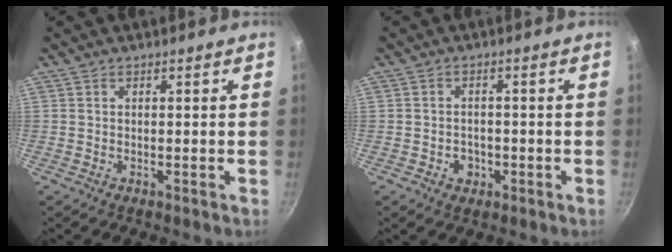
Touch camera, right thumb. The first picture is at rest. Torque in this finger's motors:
{"motor_torque": [0.44, -0.01, 0.19, -0.53, 0.06]}